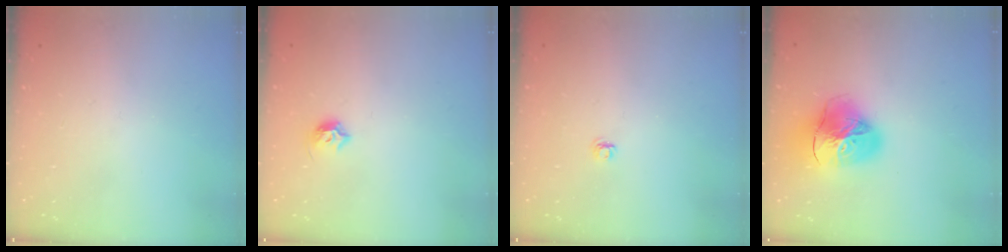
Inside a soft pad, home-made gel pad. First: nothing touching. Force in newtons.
{"total": 5.6, "press": 5.5, "slide": 1.3}
{"total": 4.1, "press": 4.1, "slide": 0.5}
{"total": 23.3, "press": 23.2, "slide": 2.4}